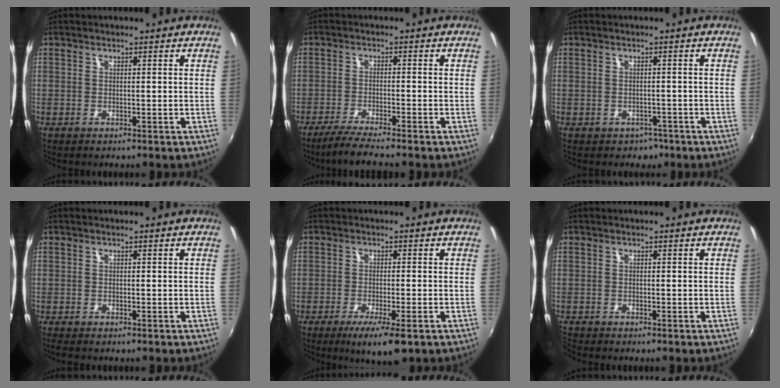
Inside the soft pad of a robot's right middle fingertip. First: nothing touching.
{"total": 5.8, "force": [-5.1, -0.5, 2.8], "torque": [-0.076, -0.016, -0.092]}
{"total": 2.9, "force": [-1.7, 2.3, 0.5], "torque": [-0.017, -0.002, -0.018]}
{"total": 1.3, "force": [-1.1, 0.3, 0.7], "torque": [-0.016, -0.007, -0.019]}
{"total": 6.9, "force": [-4.2, 1.2, 5.4], "torque": [-0.105, -0.021, -0.066]}
{"total": 1.3, "force": [-1.3, 0.2, 0.0], "torque": [-0.006, -0.008, -0.028]}